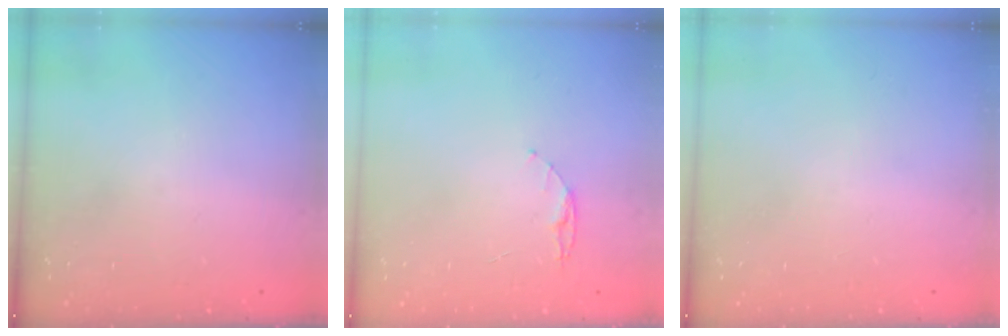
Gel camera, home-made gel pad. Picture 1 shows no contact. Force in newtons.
{"total": 4.5, "press": 4.4, "slide": 0.4}
{"total": 0.0}